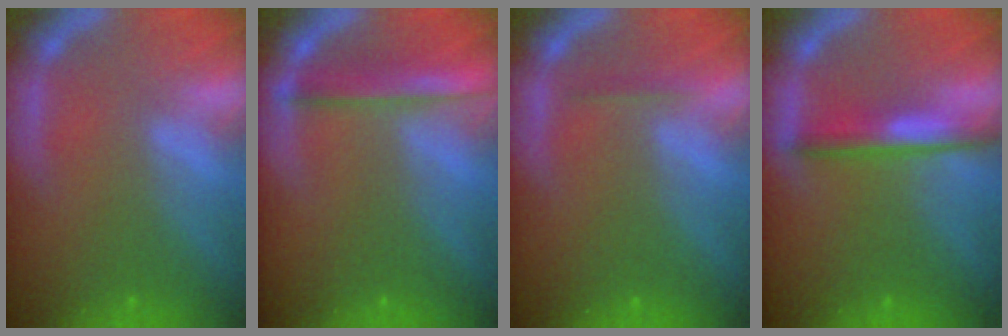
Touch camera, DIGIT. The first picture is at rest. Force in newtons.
{"total": 3.5}
{"total": 0.9}
{"total": 3.5}